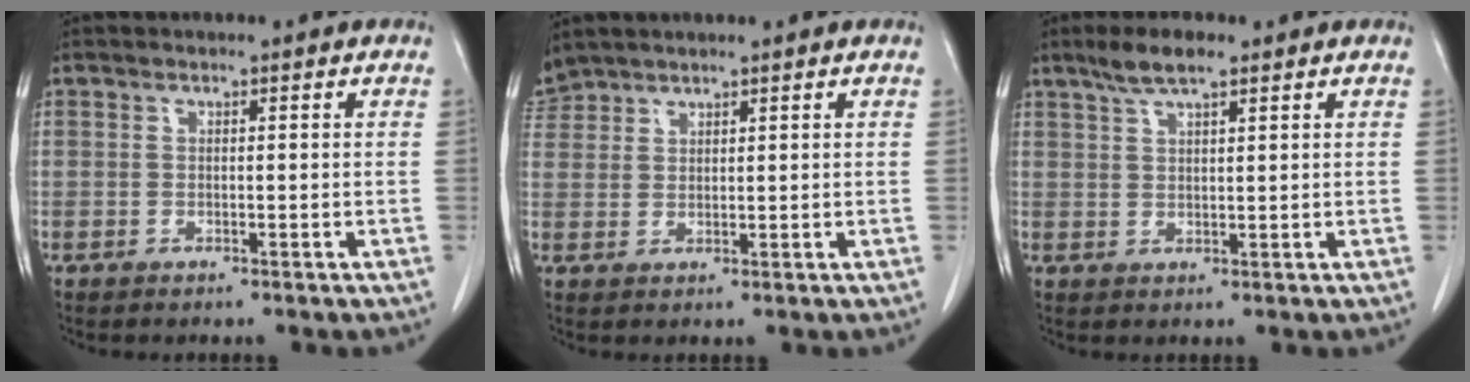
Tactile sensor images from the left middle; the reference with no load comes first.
{"total": 3.1, "force": [3.0, 0.8, -0.2], "torque": [-0.004, 0.015, 0.064]}
{"total": 4.7, "force": [3.4, 0.9, 3.2], "torque": [-0.069, 0.009, 0.064]}